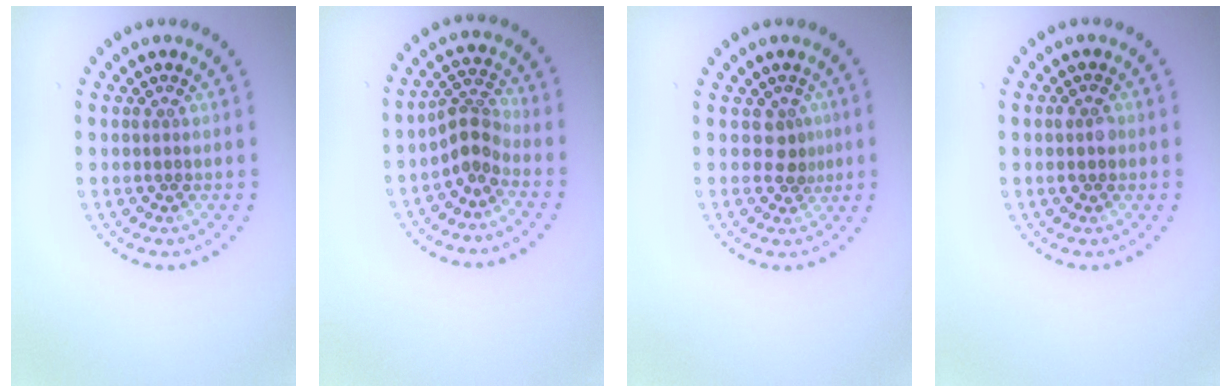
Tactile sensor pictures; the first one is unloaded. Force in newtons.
{"total": 2.7, "press": 1.9, "slide": 1.9}
{"total": 1.8, "press": 1.3, "slide": 1.2}
{"total": 1.5, "press": 1.5, "slide": 0.2}